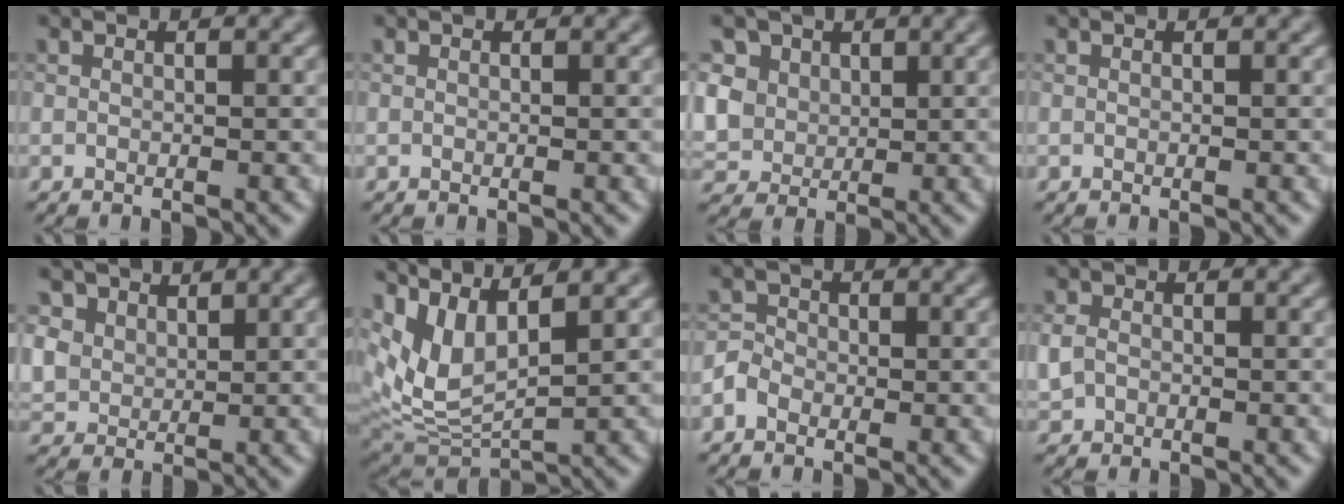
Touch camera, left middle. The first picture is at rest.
{"total": 0.0}
{"total": 6.9, "force": [2.9, 5.6, 2.9], "torque": [-0.084, 0.013, 0.046]}
{"total": 0.0}
{"total": 4.2, "force": [2.7, 3.0, 1.3], "torque": [-0.058, -0.006, 0.063]}
{"total": 6.2, "force": [3.2, 2.6, 4.7], "torque": [-0.115, -0.007, 0.068]}
{"total": 1.8, "force": [-0.7, 1.5, 0.7], "torque": [-0.010, 0.002, -0.021]}
{"total": 1.6, "force": [-0.1, 1.4, 0.8], "torque": [-0.016, -0.002, -0.007]}